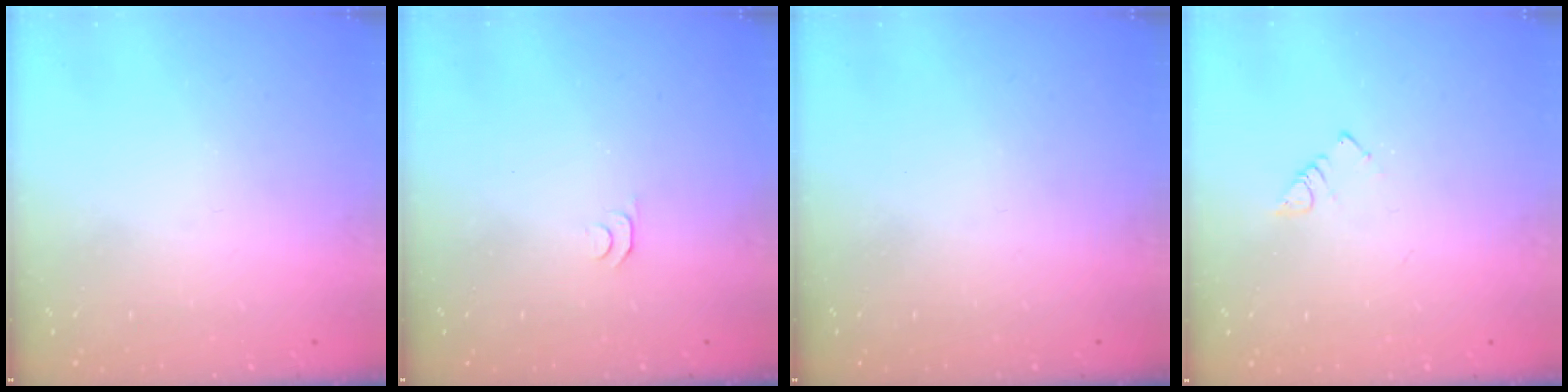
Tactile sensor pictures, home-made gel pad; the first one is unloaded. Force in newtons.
{"total": 3.4, "press": 3.4, "slide": 0.5}
{"total": 0.0}
{"total": 2.4, "press": 2.4, "slide": 0.4}